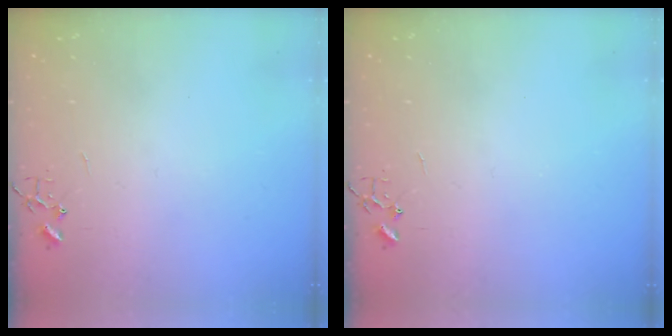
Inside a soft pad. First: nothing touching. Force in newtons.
{"total": 0.0}